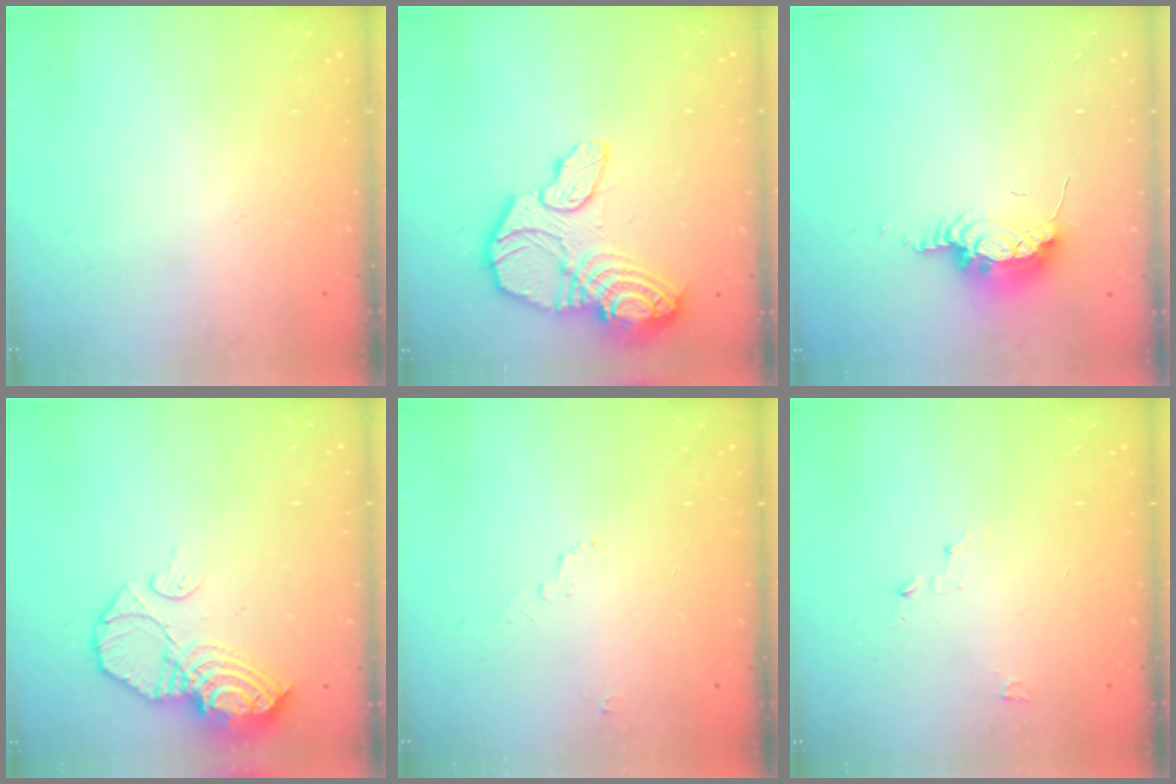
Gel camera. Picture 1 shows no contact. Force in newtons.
{"total": 18.4, "press": 18.3, "slide": 1.7}
{"total": 7.9, "press": 7.7, "slide": 1.8}
{"total": 12.7, "press": 12.6, "slide": 1.9}
{"total": 3.7, "press": 3.3, "slide": 1.7}
{"total": 2.7, "press": 2.6, "slide": 0.3}